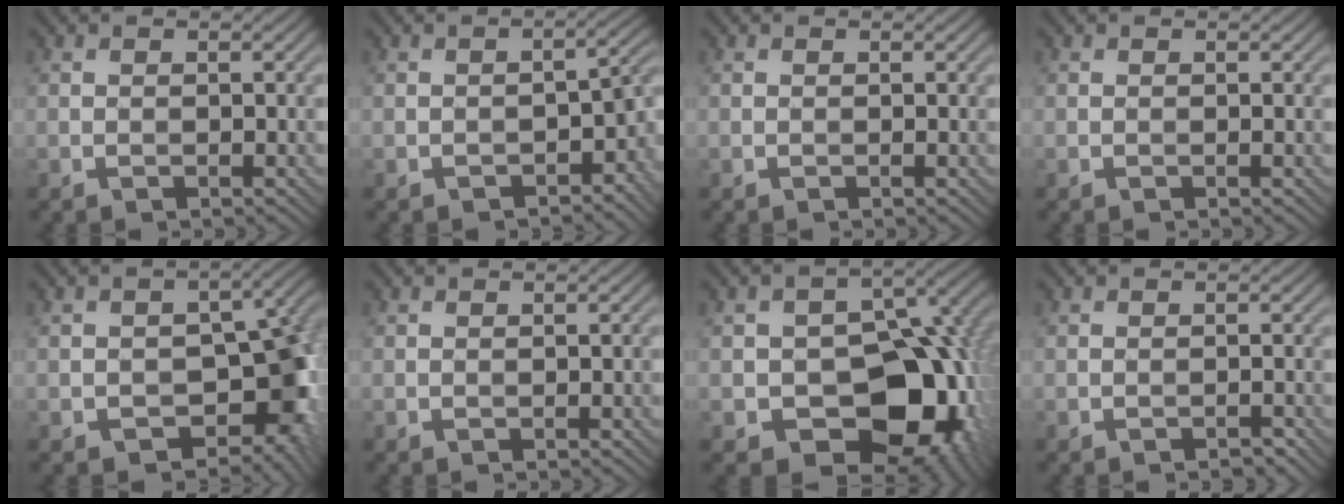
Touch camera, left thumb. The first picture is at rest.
{"total": 6.2, "force": [-3.0, 3.2, 4.4], "torque": [-0.051, -0.013, -0.042]}
{"total": 0.0}
{"total": 0.0}
{"total": 11.3, "force": [-3.5, 7.4, 7.8], "torque": [-0.079, -0.022, -0.040]}
{"total": 0.0}
{"total": 16.1, "force": [-5.6, 11.2, 10.0], "torque": [-0.120, 0.000, -0.092]}
{"total": 0.7, "force": [-0.7, 0.1, 0.1], "torque": [-0.002, 0.000, -0.011]}